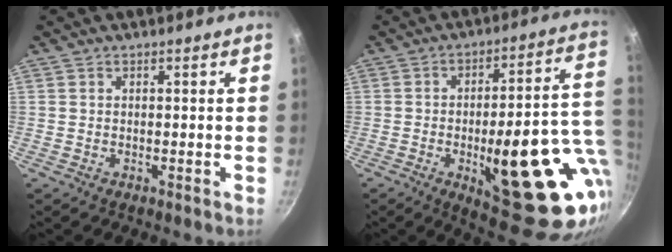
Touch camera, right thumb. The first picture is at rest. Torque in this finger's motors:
{"motor_torque": [2.28, 2.65, 2.07, -0.70, 0.45]}